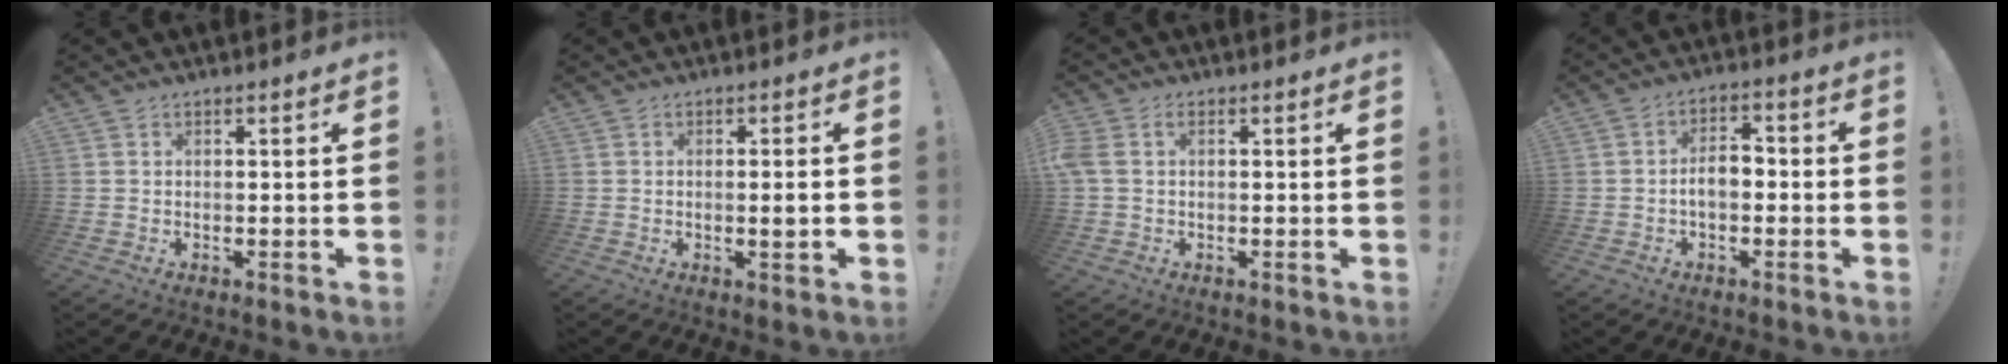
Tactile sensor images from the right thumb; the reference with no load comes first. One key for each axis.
{"total": 3.0, "fx": -0.2, "fy": 0.0, "fz": 3.0, "tx": -0.041, "ty": -0.005, "tz": -0.007}
{"total": 2.8, "fx": 0.4, "fy": 1.8, "fz": 2.1, "tx": -0.048, "ty": 0.007, "tz": 0.007}
{"total": 6.0, "fx": -1.2, "fy": 3.5, "fz": 4.7, "tx": -0.086, "ty": 0.008, "tz": -0.024}